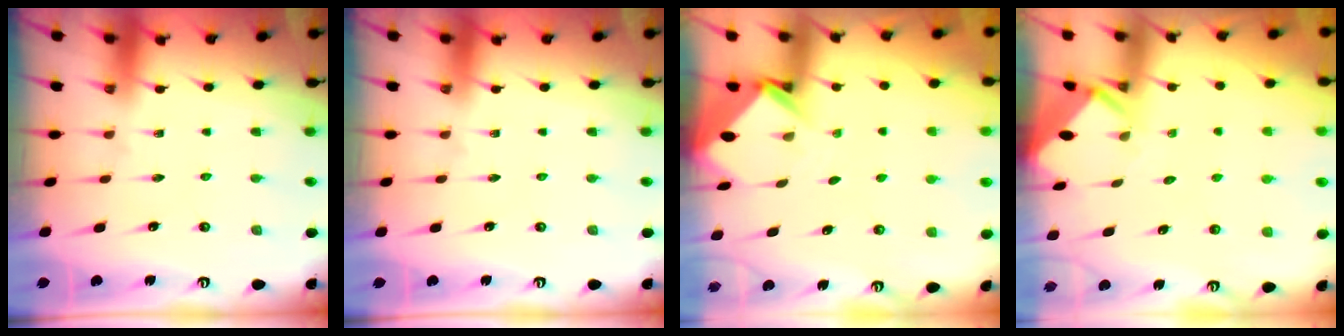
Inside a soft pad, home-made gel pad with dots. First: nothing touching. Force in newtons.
{"total": 0.0}
{"total": 4.0, "press": 4.0, "slide": 0.2}
{"total": 3.7, "press": 3.7, "slide": 0.2}